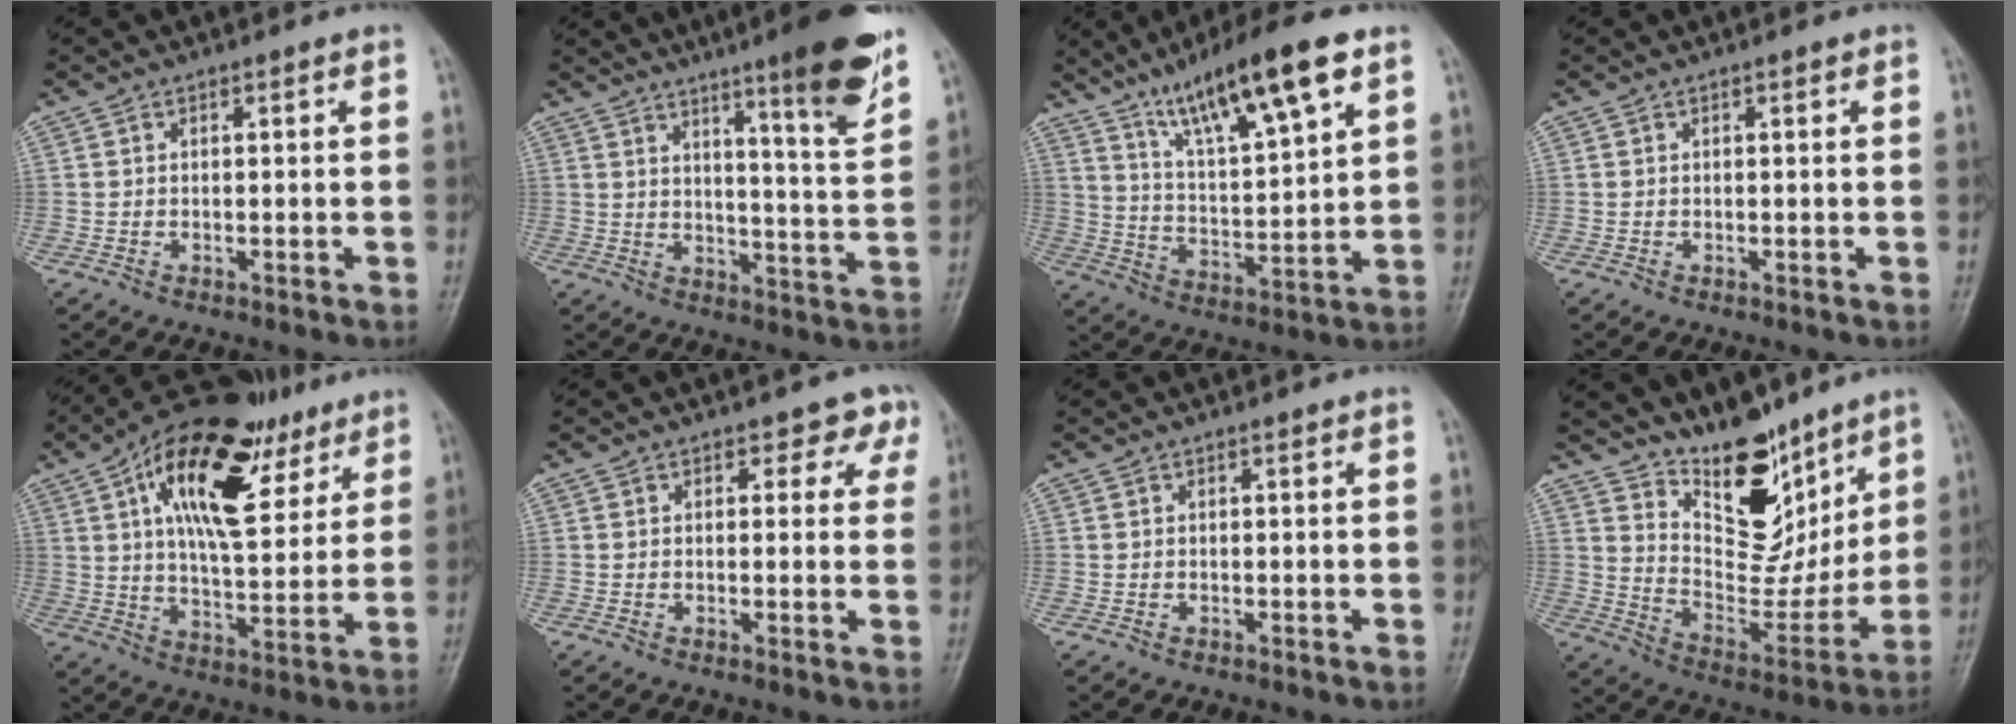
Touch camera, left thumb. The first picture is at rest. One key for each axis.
{"total": 14.6, "fx": 9.2, "fy": 1.3, "fz": 11.2, "tx": -0.142, "ty": -0.056, "tz": 0.133}
{"total": 17.8, "fx": 10.5, "fy": 3.7, "fz": 13.9, "tx": -0.219, "ty": -0.039, "tz": 0.188}
{"total": 0.5, "fx": 0.2, "fy": 0.2, "fz": 0.5, "tx": -0.005, "ty": 0.001, "tz": 0.002}
{"total": 23.2, "fx": 10.7, "fy": 11.1, "fz": 17.4, "tx": -0.238, "ty": -0.018, "tz": 0.171}
{"total": 3.6, "fx": 2.0, "fy": 2.5, "fz": 1.5, "tx": 0.017, "ty": -0.008, "tz": 0.010}
{"total": 0.0}
{"total": 17.6, "fx": 12.4, "fy": 9.1, "fz": 8.7, "tx": -0.072, "ty": -0.085, "tz": 0.215}